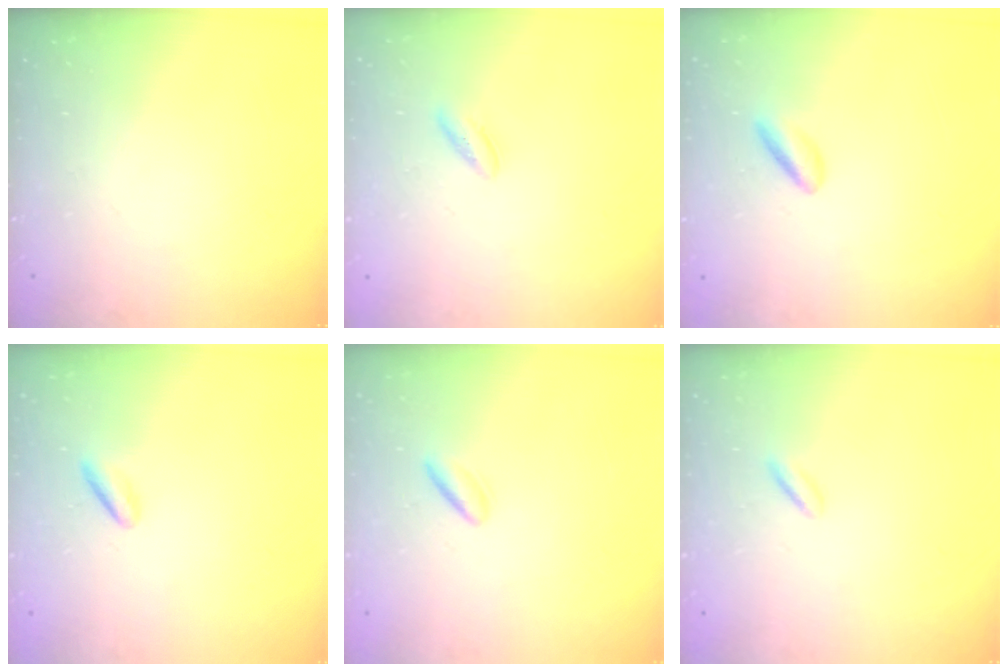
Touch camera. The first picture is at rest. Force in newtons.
{"total": 2.1, "press": 1.9, "slide": 0.9}
{"total": 2.6, "press": 2.3, "slide": 1.1}
{"total": 1.2, "press": 0.9, "slide": 0.7}
{"total": 1.3, "press": 1.0, "slide": 0.8}
{"total": 1.8, "press": 1.6, "slide": 0.8}